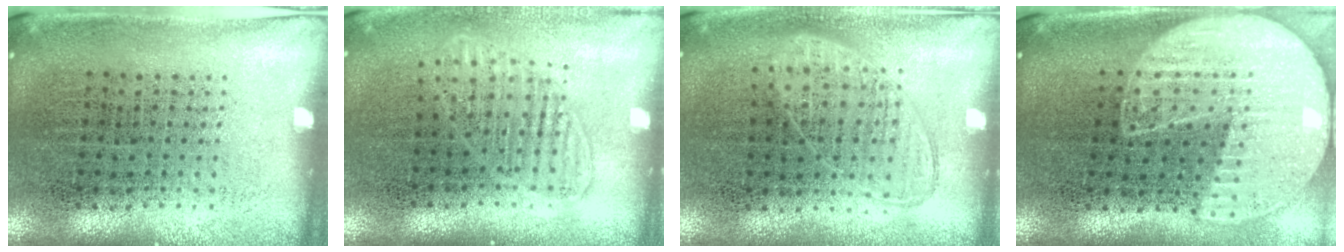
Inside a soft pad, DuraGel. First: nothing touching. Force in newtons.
{"total": 1.4, "press": 1.3, "slide": 0.6}
{"total": 1.0, "press": 0.9, "slide": 0.4}
{"total": 2.0, "press": 1.8, "slide": 0.9}